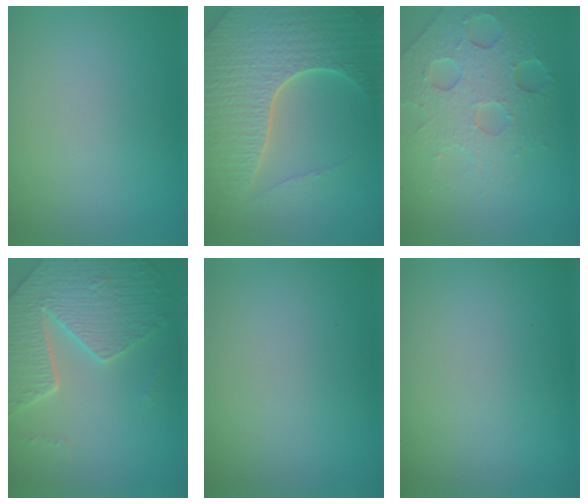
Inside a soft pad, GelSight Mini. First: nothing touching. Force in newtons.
{"total": 7.0, "press": 6.8, "slide": 1.9}
{"total": 6.6, "press": 4.7, "slide": 4.7}
{"total": 6.1, "press": 5.0, "slide": 3.4}
{"total": 0.0}
{"total": 0.0}